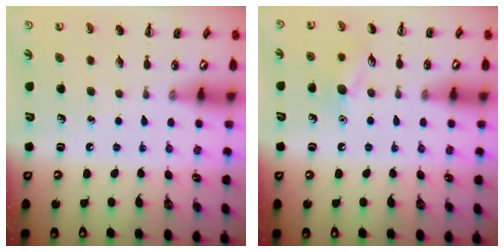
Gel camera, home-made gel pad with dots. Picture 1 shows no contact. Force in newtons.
{"total": 8.0, "press": 7.9, "slide": 1.5}